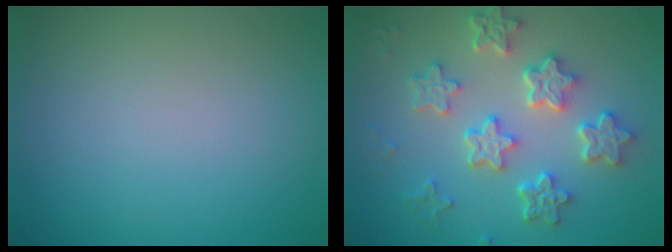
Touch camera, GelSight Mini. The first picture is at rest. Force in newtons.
{"total": 5.9, "press": 4.8, "slide": 3.4}